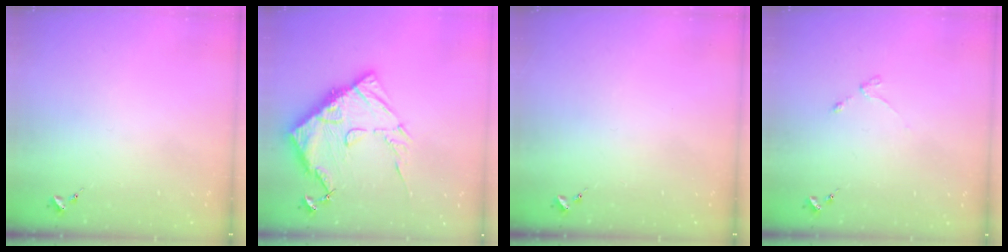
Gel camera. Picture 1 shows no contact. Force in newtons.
{"total": 18.0, "press": 17.9, "slide": 1.9}
{"total": 0.0}
{"total": 3.0, "press": 2.9, "slide": 0.5}